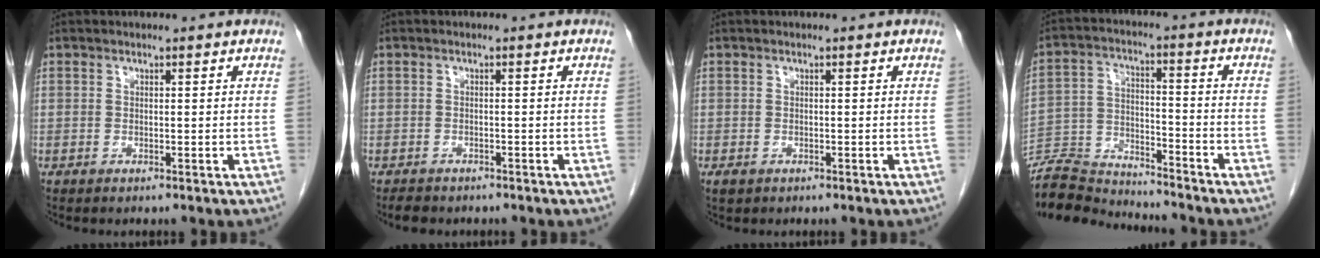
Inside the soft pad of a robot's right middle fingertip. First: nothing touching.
{"total": 2.9, "force": [-2.5, 1.2, 0.9], "torque": [-0.025, -0.006, -0.032]}
{"total": 0.9, "force": [-0.4, 0.6, 0.4], "torque": [-0.009, 0.000, -0.001]}
{"total": 11.6, "force": [-11.4, 1.3, 1.5], "torque": [-0.029, 0.015, -0.208]}